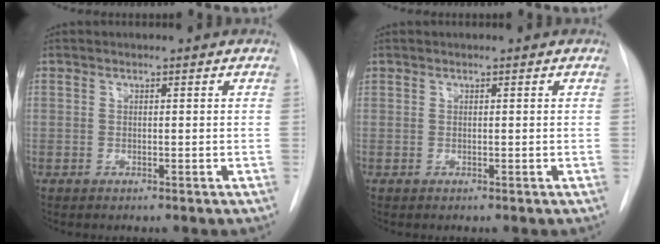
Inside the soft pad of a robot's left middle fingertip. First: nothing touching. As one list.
[{"total": 0.0}]